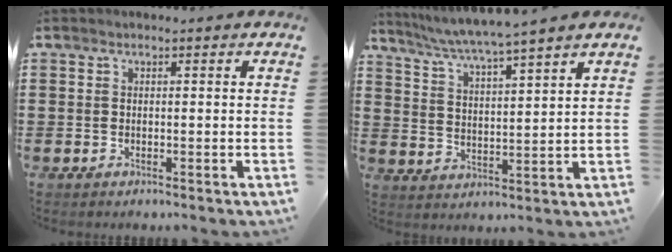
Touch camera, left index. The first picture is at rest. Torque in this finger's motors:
{"motor_torque": [2.14, 0.00, -0.16, -0.12]}